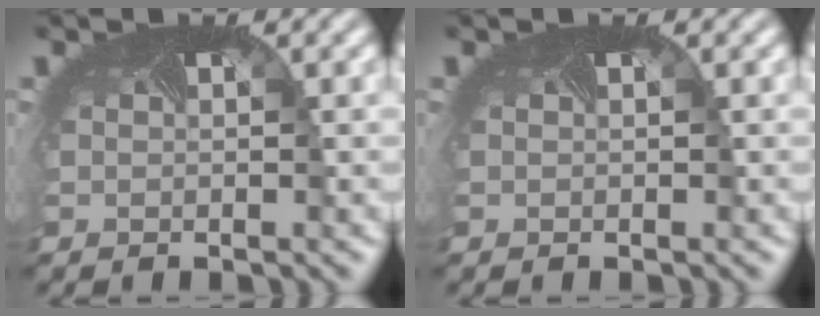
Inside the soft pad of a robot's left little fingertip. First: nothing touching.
{"total": 0.0}